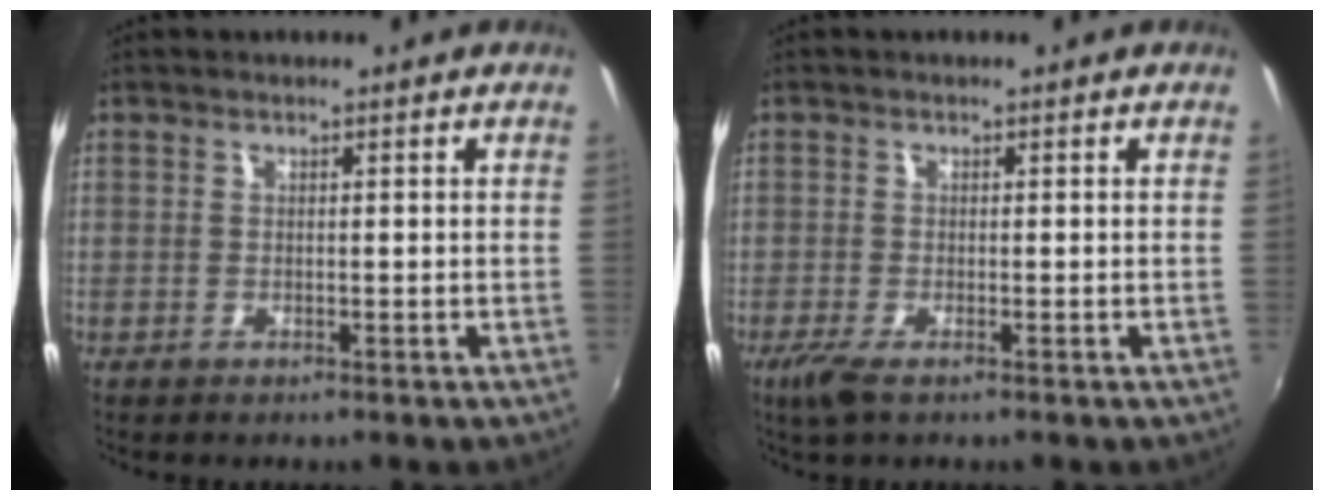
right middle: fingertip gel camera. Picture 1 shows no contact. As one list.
[{"total": 2.9, "force": [-1.7, 0.5, 2.3], "torque": [-0.050, -0.012, -0.033]}]